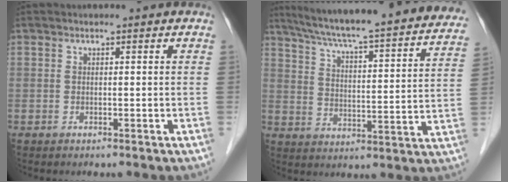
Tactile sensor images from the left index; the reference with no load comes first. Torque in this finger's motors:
{"motor_torque": [0.27, -0.42, 0.34, 0.13]}